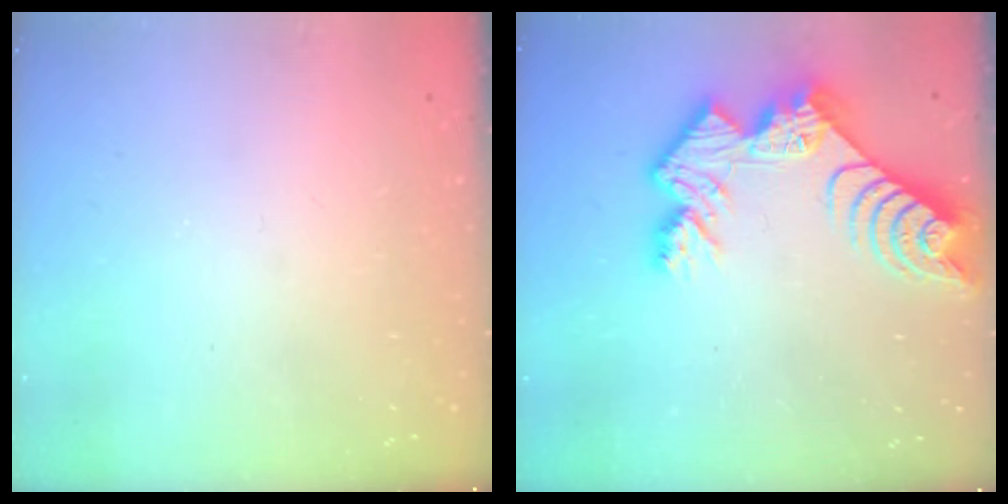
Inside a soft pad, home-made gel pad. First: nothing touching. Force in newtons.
{"total": 13.8, "press": 13.8, "slide": 1.1}